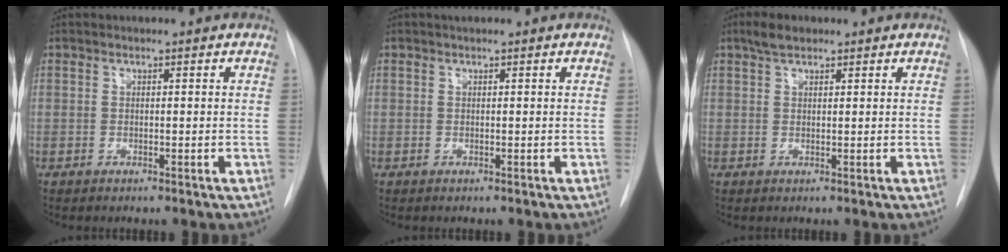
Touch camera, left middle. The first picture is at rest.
{"total": 0.7, "force": [0.5, 0.1, 0.4], "torque": [-0.009, 0.009, 0.009]}
{"total": 2.7, "force": [1.9, 1.2, 1.4], "torque": [-0.029, 0.010, 0.034]}